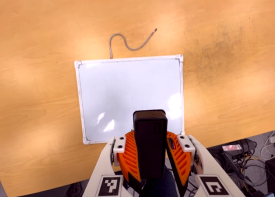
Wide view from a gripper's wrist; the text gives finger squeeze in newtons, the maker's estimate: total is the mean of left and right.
{"total": 8.8, "left": 9.2, "right": 8.4}